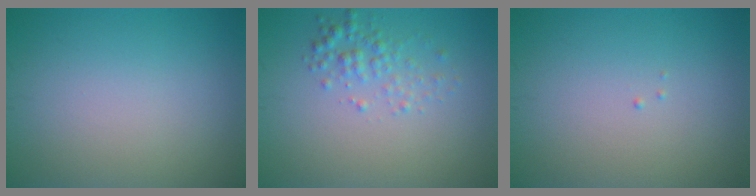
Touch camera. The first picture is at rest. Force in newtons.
{"total": 2.0, "press": 2.0, "slide": 0.1}
{"total": 0.0}